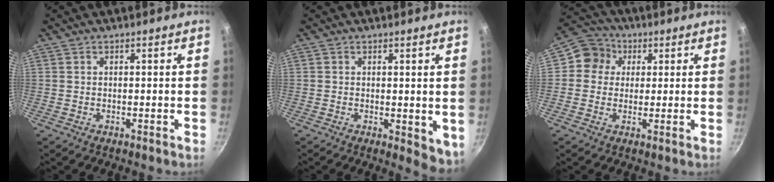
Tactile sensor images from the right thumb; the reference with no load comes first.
{"total": 6.4, "force": [-0.7, 3.0, 5.6], "torque": [-0.056, -0.004, -0.003]}
{"total": 6.8, "force": [1.5, 6.3, 2.1], "torque": [0.001, 0.012, 0.005]}